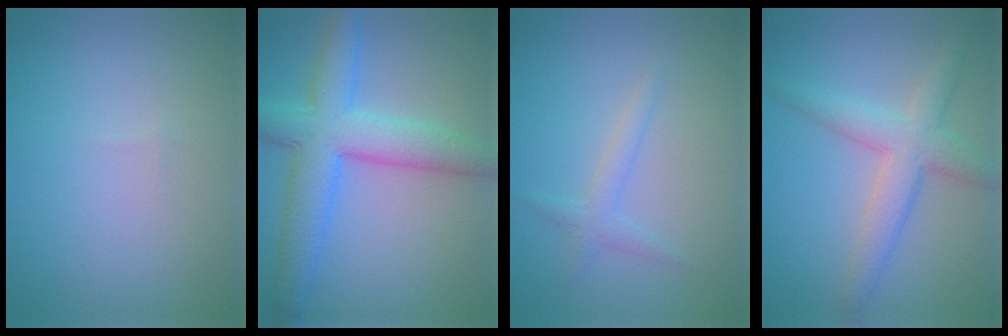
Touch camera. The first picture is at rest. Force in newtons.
{"total": 6.9, "press": 6.9, "slide": 0.3}
{"total": 1.5, "press": 1.5, "slide": 0.1}
{"total": 4.2, "press": 4.2, "slide": 0.1}